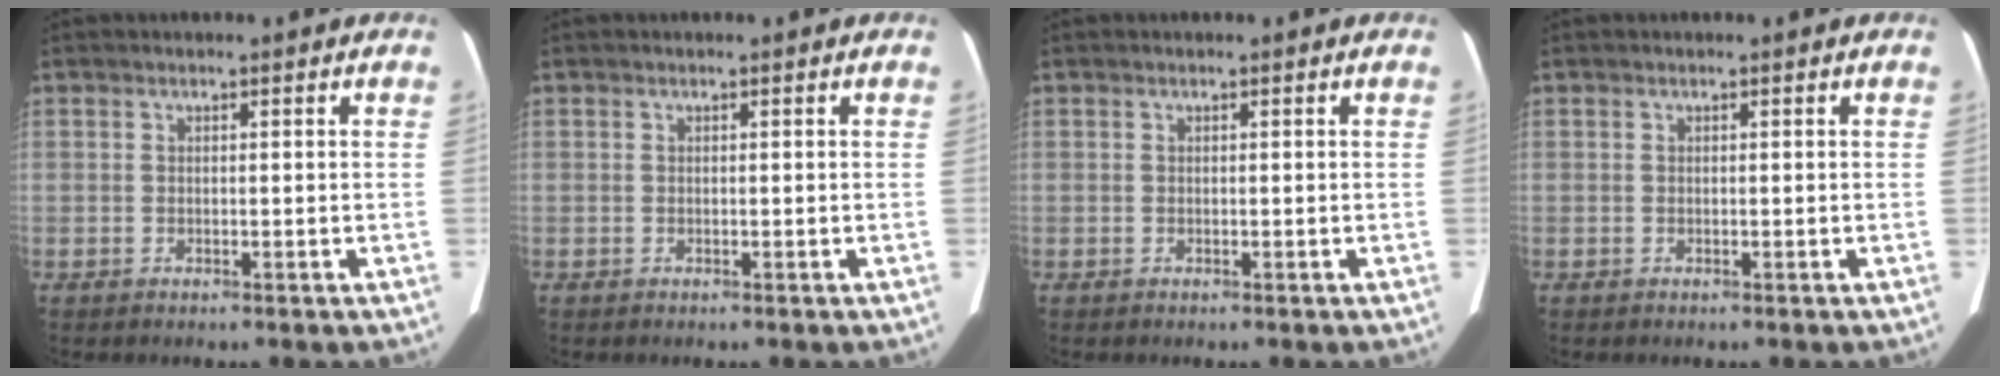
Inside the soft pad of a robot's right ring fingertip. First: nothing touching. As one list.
[{"total": 0.0}, {"total": 0.0}, {"total": 0.0}]